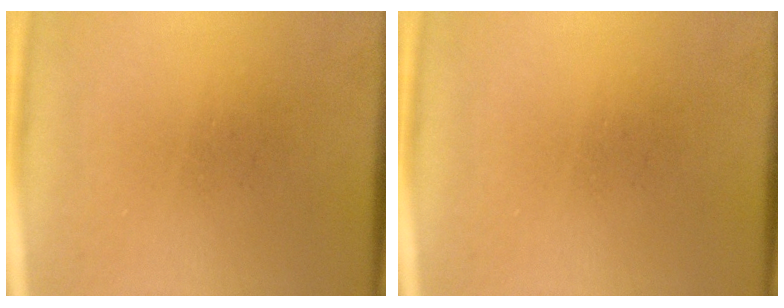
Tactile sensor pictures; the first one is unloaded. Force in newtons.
{"total": 0.0}